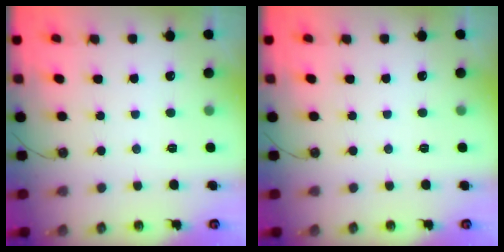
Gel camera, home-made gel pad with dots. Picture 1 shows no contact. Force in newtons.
{"total": 0.0}